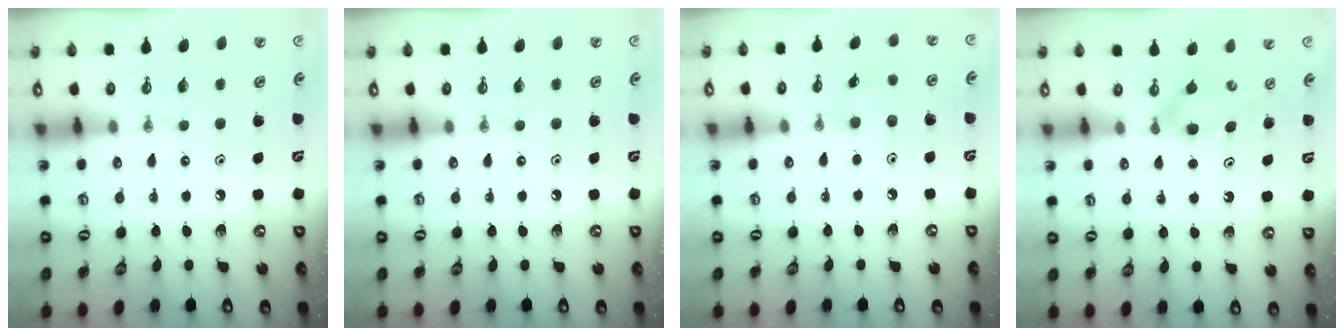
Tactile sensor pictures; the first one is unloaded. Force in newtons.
{"total": 0.0}
{"total": 5.8, "press": 5.6, "slide": 1.4}
{"total": 4.2, "press": 3.8, "slide": 1.8}